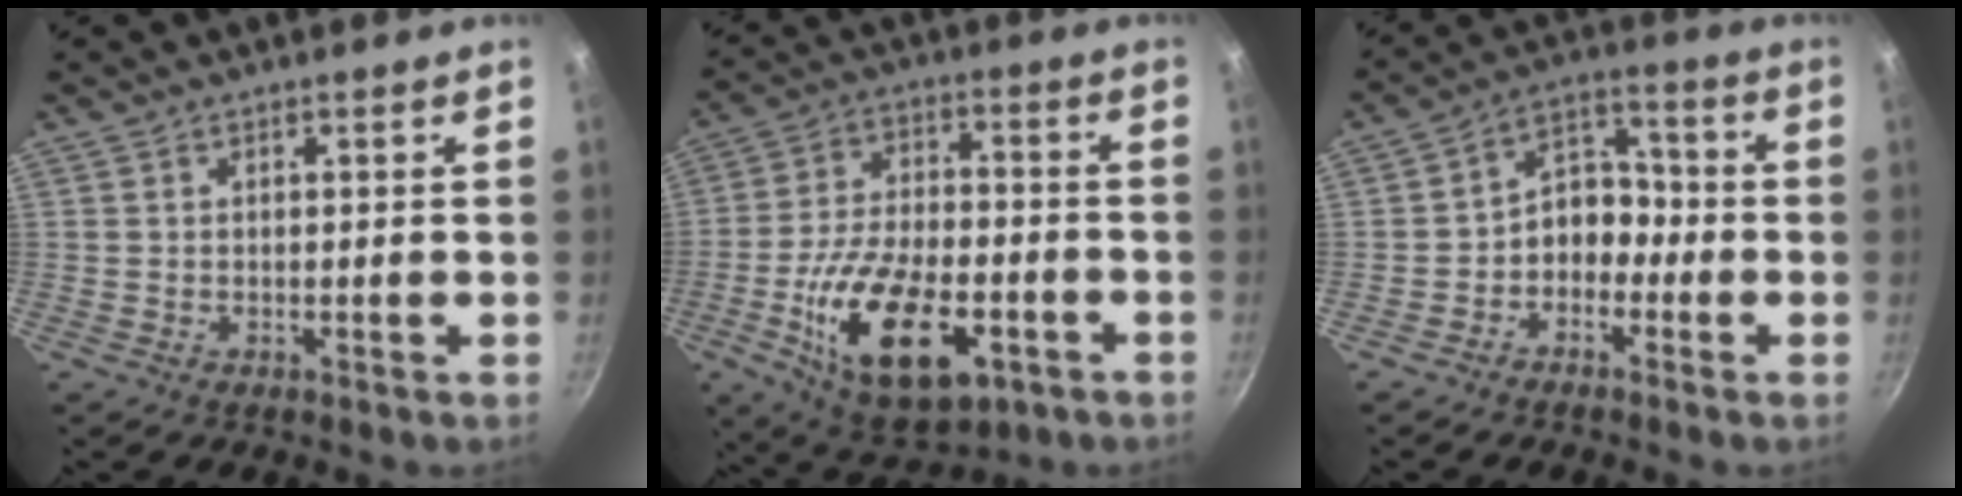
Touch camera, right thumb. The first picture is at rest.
{"total": 20.0, "force": [-7.1, 10.1, 15.8], "torque": [-0.264, 0.022, -0.112]}
{"total": 7.4, "force": [-2.6, 5.6, 4.1], "torque": [-0.021, 0.049, -0.056]}